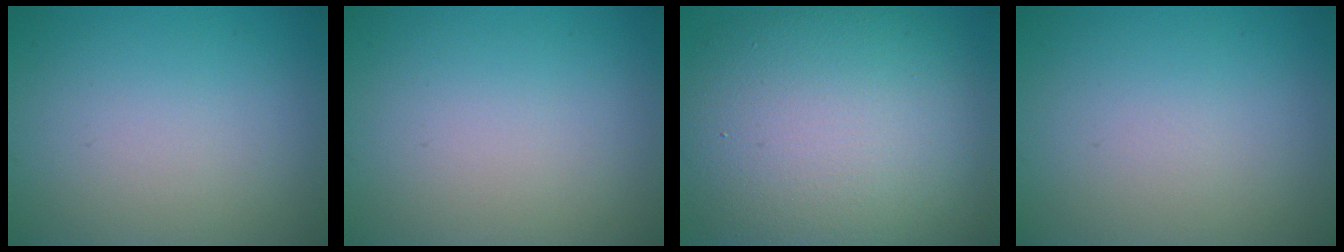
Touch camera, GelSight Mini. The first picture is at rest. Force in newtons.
{"total": 0.0}
{"total": 13.3, "press": 13.2, "slide": 1.3}
{"total": 0.0}